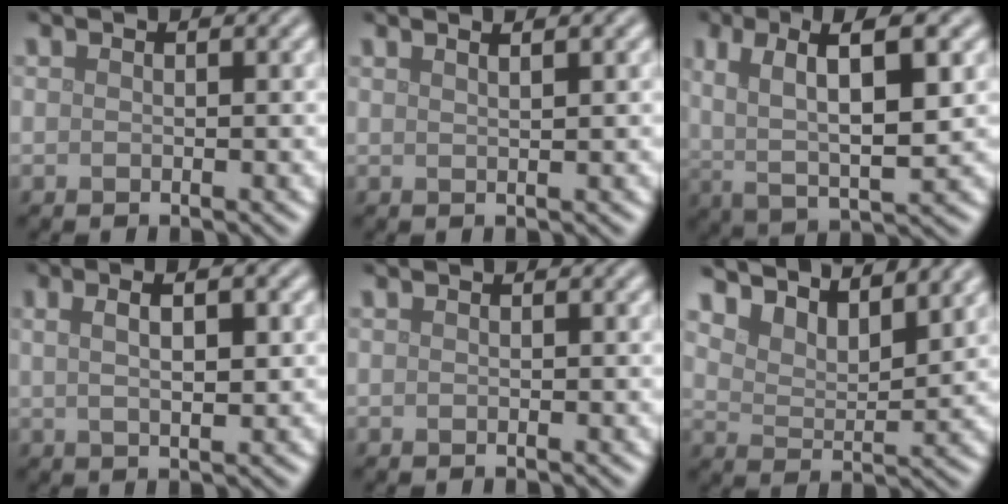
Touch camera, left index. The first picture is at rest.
{"total": 2.2, "force": [1.4, 0.9, 1.5], "torque": [0.002, 0.006, -0.005]}
{"total": 8.3, "force": [2.2, 2.9, 7.4], "torque": [-0.138, 0.003, 0.034]}
{"total": 4.3, "force": [1.5, 1.4, 3.8], "torque": [-0.053, 0.006, 0.013]}
{"total": 0.0}
{"total": 6.9, "force": [6.0, 1.9, 2.7], "torque": [-0.060, 0.002, 0.099]}